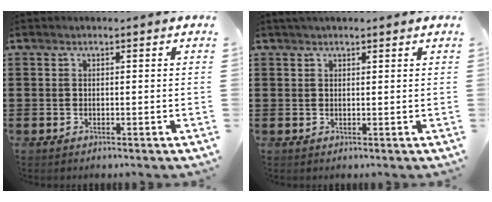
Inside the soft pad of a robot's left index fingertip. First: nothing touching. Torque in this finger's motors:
{"motor_torque": [-0.73, -0.38, -0.29, -0.09]}